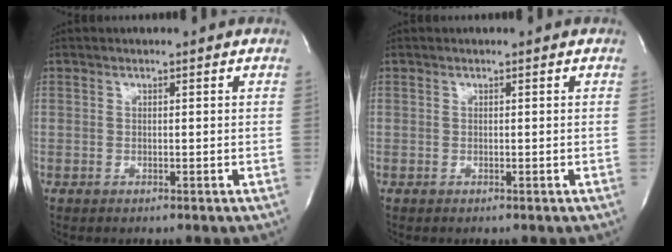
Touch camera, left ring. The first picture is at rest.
{"total": 0.0}